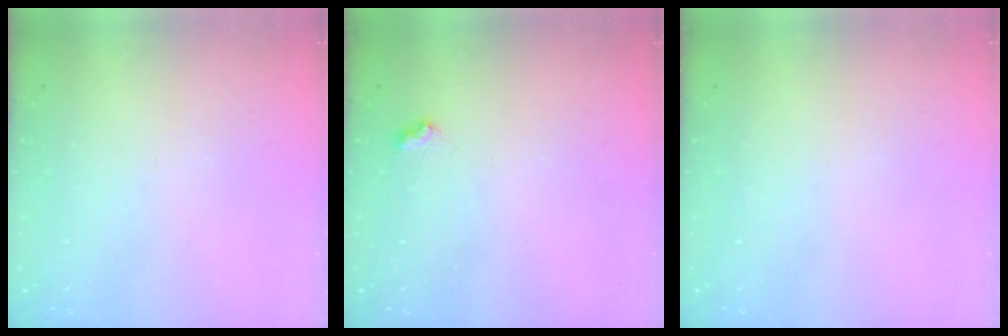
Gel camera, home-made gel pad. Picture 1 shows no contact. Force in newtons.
{"total": 4.7, "press": 4.6, "slide": 0.6}
{"total": 0.0}